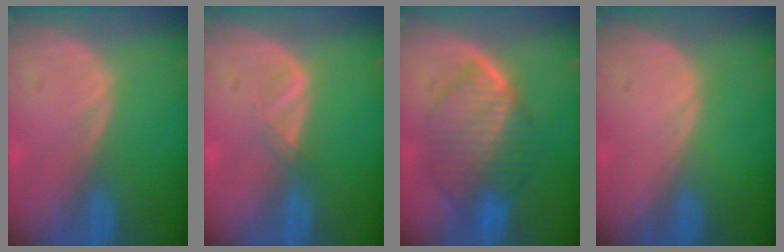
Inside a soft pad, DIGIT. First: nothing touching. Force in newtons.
{"total": 1.8, "press": 1.7, "slide": 0.3}
{"total": 9.1, "press": 9.1, "slide": 0.5}
{"total": 0.0}